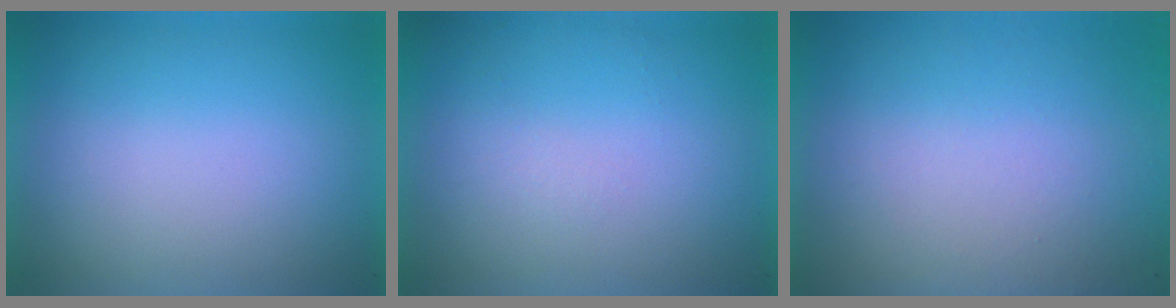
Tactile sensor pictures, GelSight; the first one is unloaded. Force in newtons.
{"total": 1.1}
{"total": 8.5}